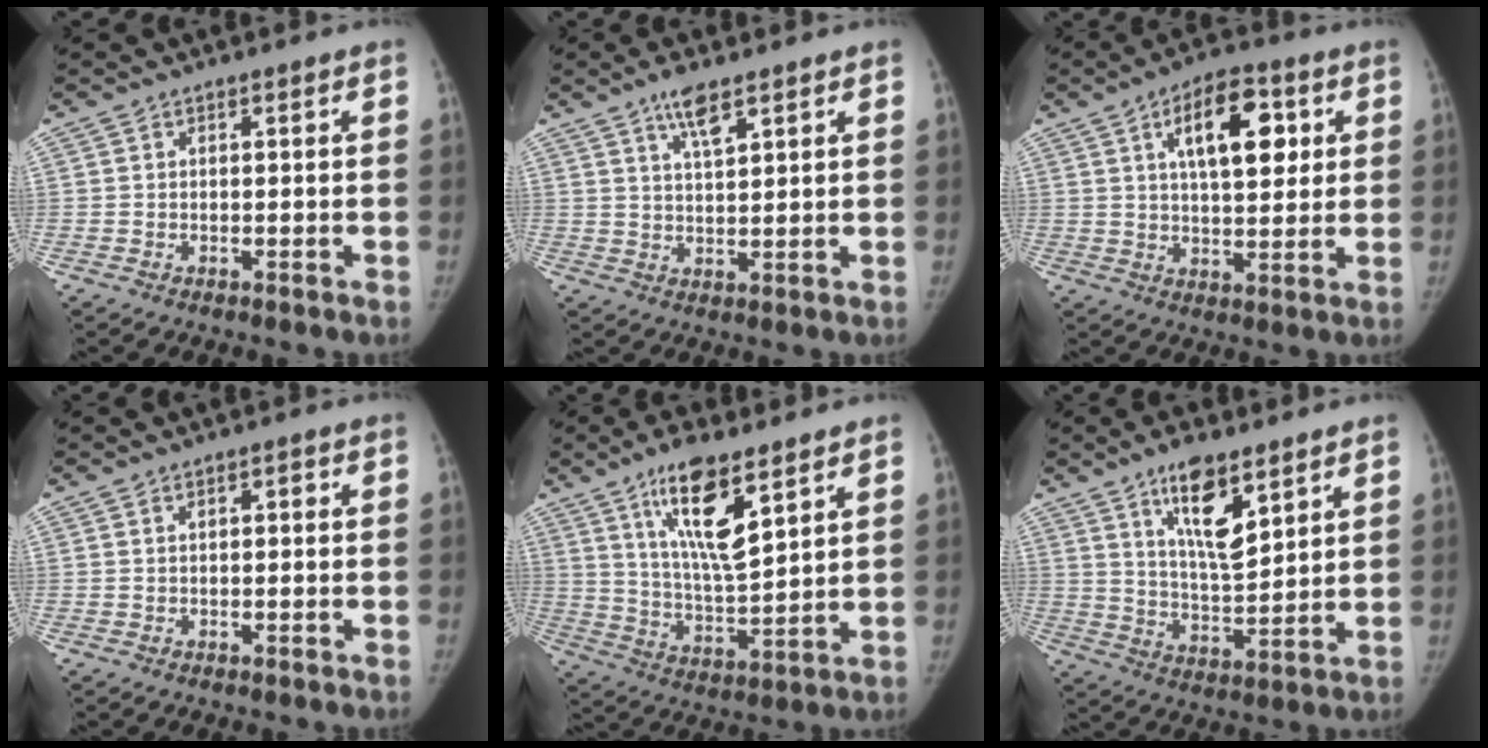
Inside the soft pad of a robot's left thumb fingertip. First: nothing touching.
{"total": 5.2, "force": [3.4, 1.6, 3.7], "torque": [-0.060, -0.017, 0.063]}
{"total": 12.9, "force": [4.4, 6.3, 10.4], "torque": [-0.129, -0.007, 0.067]}
{"total": 1.3, "force": [0.3, 0.7, 1.0], "torque": [-0.013, 0.006, 0.005]}
{"total": 13.9, "force": [7.8, 4.0, 10.8], "torque": [-0.178, -0.045, 0.148]}
{"total": 11.9, "force": [6.9, 4.1, 8.8], "torque": [-0.132, -0.048, 0.127]}